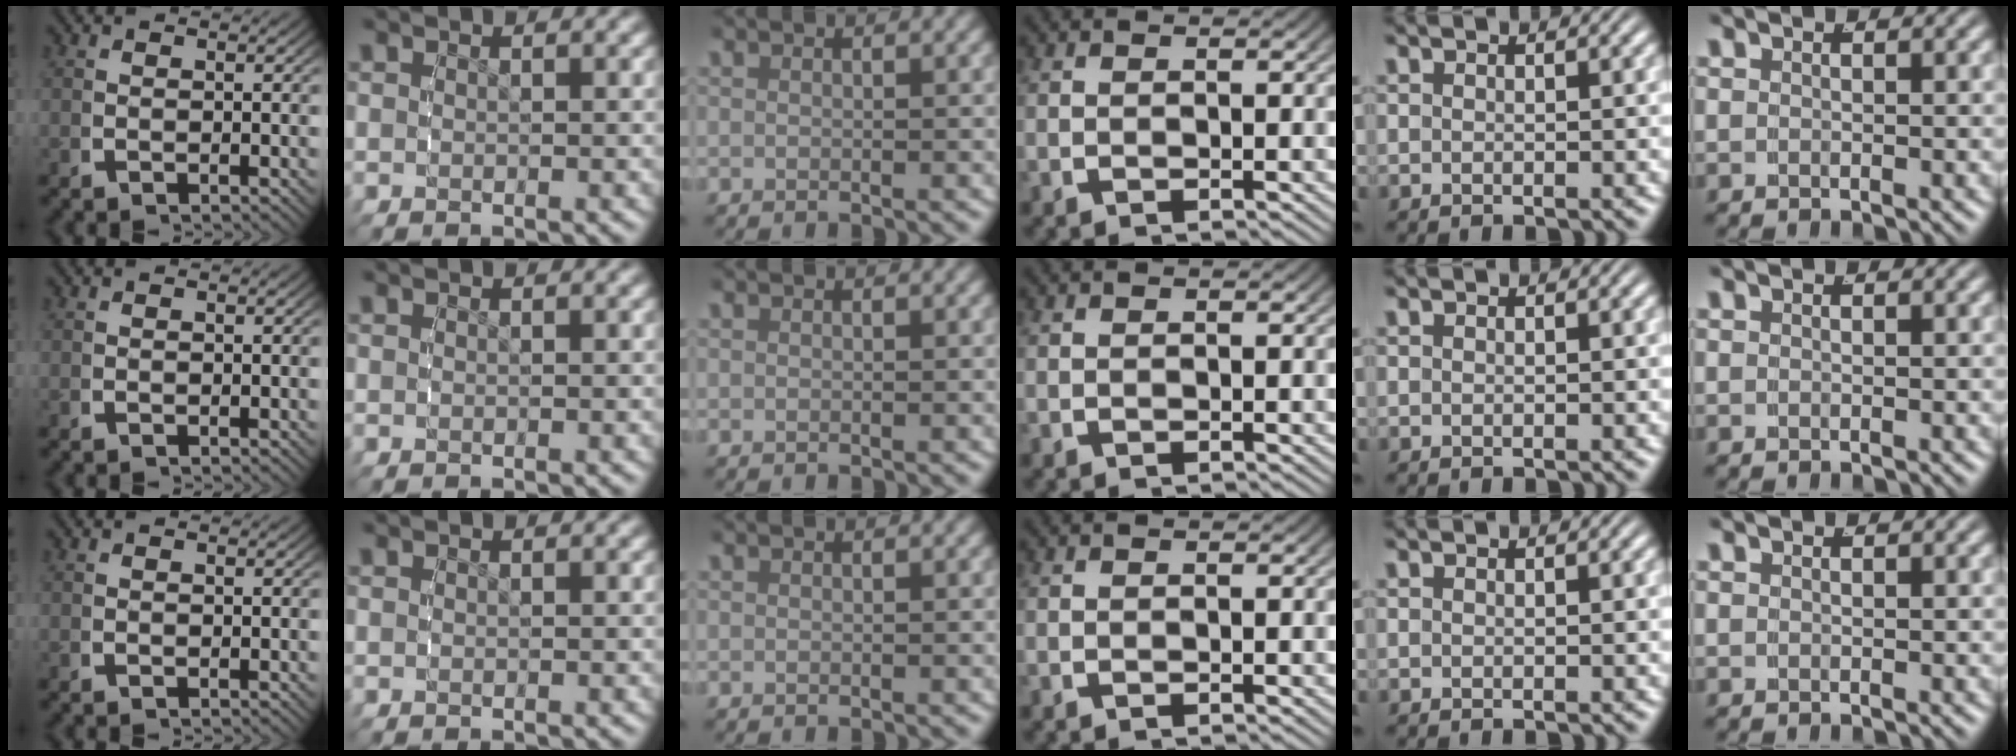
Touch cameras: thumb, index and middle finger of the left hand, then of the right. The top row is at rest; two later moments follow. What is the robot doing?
{"motion": "reach", "object": "toothpaste"}